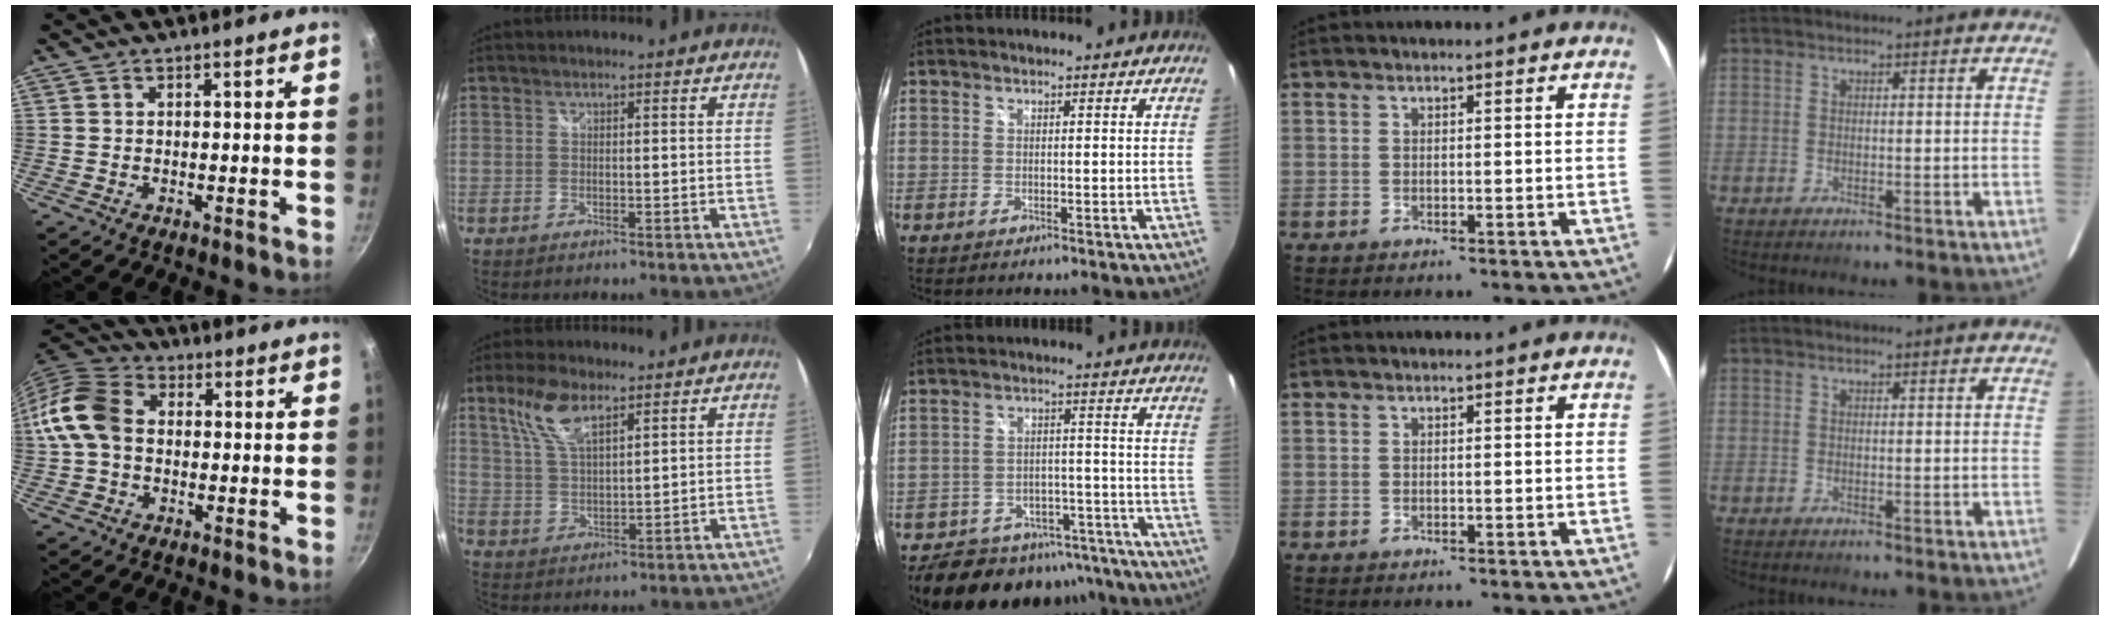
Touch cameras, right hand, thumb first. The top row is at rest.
{"thumb": {"total": 11.2, "force": [0.0, 8.3, 7.6], "torque": [-0.132, 0.028, -0.018]}, "index": {"total": 8.2, "force": [5.1, 3.1, 5.6], "torque": [-0.113, 0.011, 0.105]}, "middle": {"total": 20.8, "force": [-16.7, 9.5, 7.8], "torque": [-0.160, 0.019, -0.207]}}